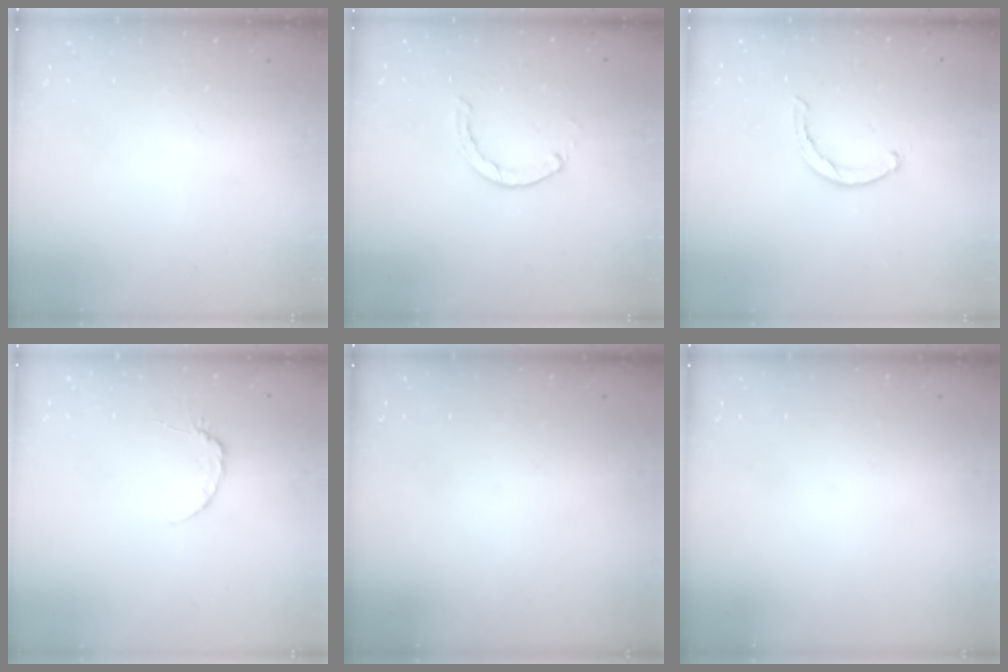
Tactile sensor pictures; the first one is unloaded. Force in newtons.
{"total": 1.3, "press": 1.3, "slide": 0.3}
{"total": 1.8, "press": 1.8, "slide": 0.4}
{"total": 4.0, "press": 4.0, "slide": 0.5}
{"total": 0.0}
{"total": 0.0}